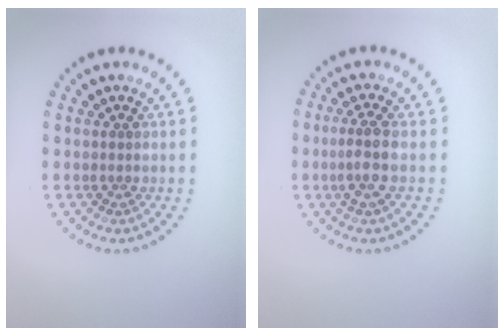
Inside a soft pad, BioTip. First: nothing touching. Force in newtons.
{"total": 2.3, "press": 1.9, "slide": 1.3}